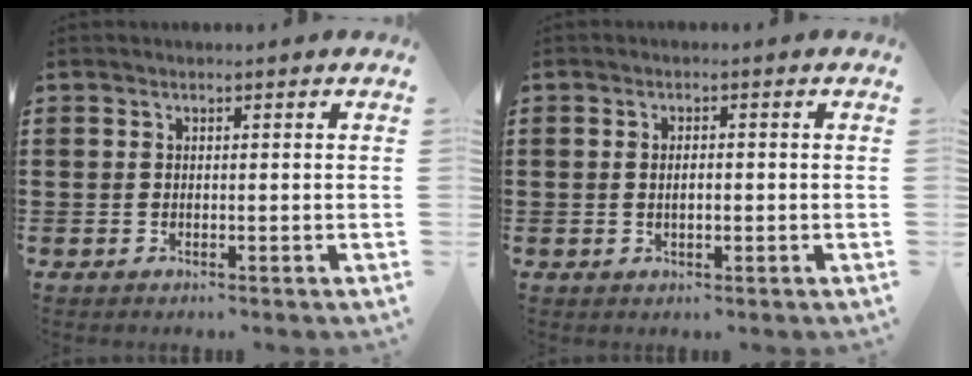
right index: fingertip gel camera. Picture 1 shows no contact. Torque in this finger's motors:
{"motor_torque": [0.56, 1.56, -0.02, 0.00]}